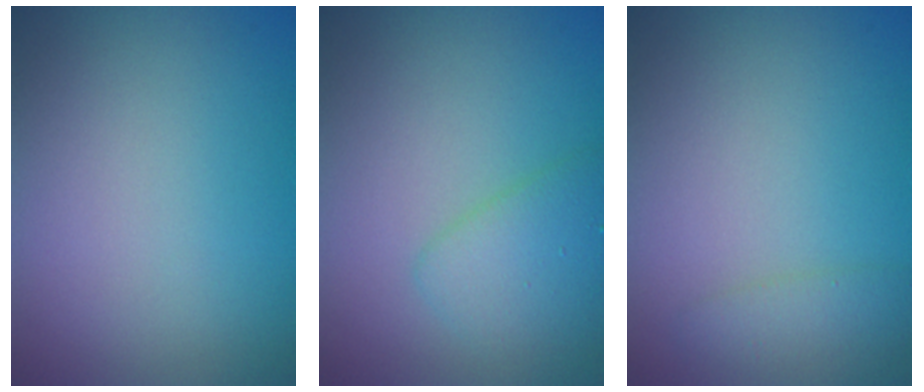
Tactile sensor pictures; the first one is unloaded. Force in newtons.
{"total": 2.8, "press": 2.8, "slide": 0.1}
{"total": 1.5, "press": 1.5, "slide": 0.1}